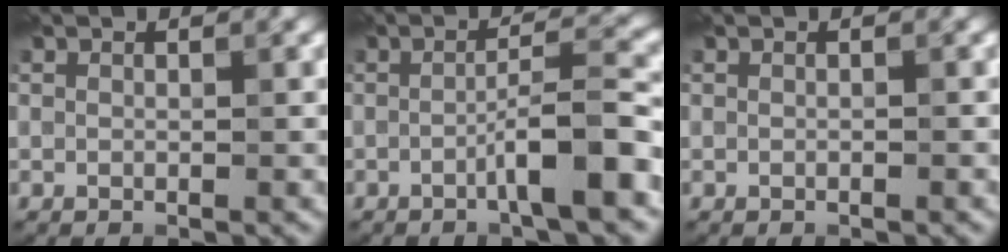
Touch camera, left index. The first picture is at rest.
{"total": 4.9, "force": [-1.8, 0.5, 4.6], "torque": [-0.069, 0.018, -0.040]}
{"total": 0.0}